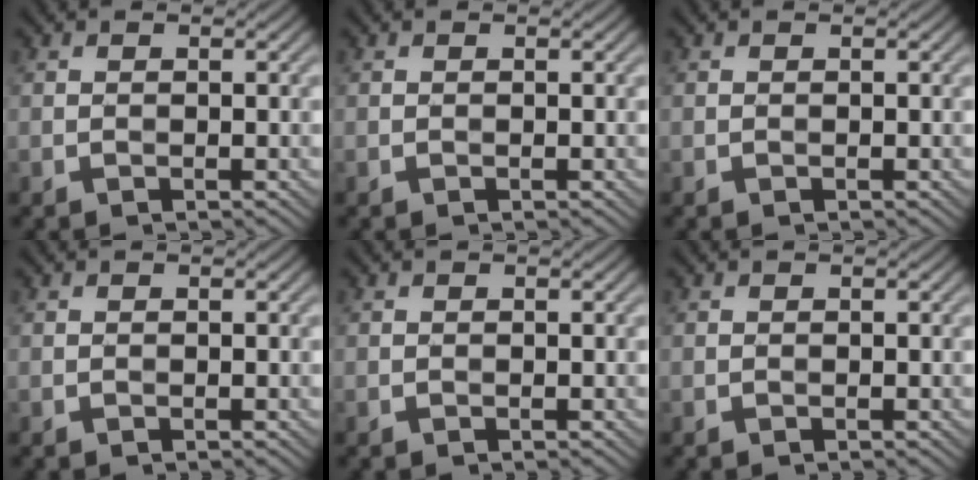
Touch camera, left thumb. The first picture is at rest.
{"total": 0.0}
{"total": 0.0}
{"total": 0.0}
{"total": 0.0}
{"total": 0.0}